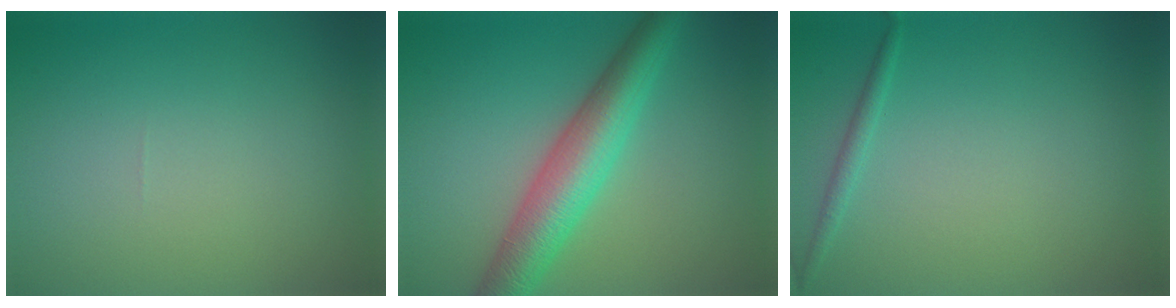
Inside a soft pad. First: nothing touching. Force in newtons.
{"total": 6.4, "press": 6.3, "slide": 0.1}
{"total": 1.0, "press": 1.0, "slide": 0.1}